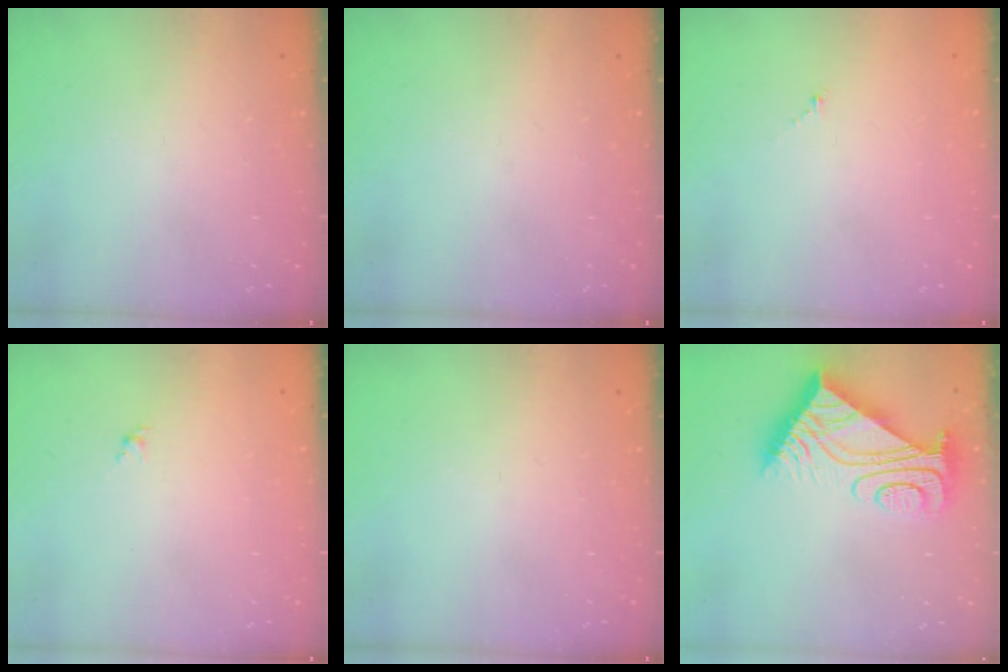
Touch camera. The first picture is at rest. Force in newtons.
{"total": 0.0}
{"total": 0.0}
{"total": 1.6, "press": 1.5, "slide": 0.6}
{"total": 0.0}
{"total": 8.7, "press": 8.7, "slide": 0.5}